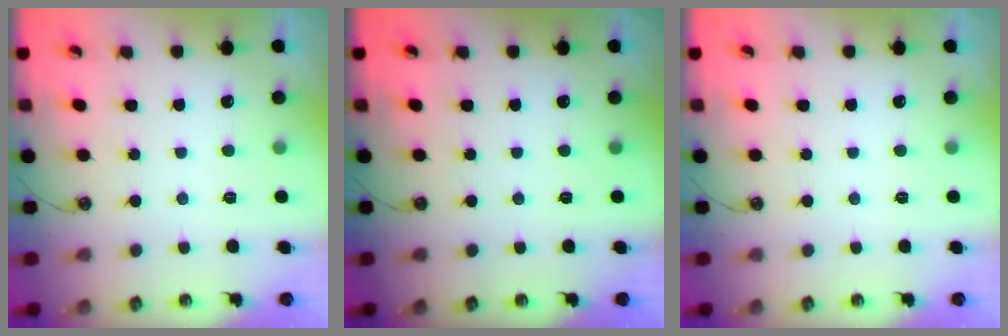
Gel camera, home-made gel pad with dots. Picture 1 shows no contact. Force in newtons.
{"total": 0.0}
{"total": 0.0}